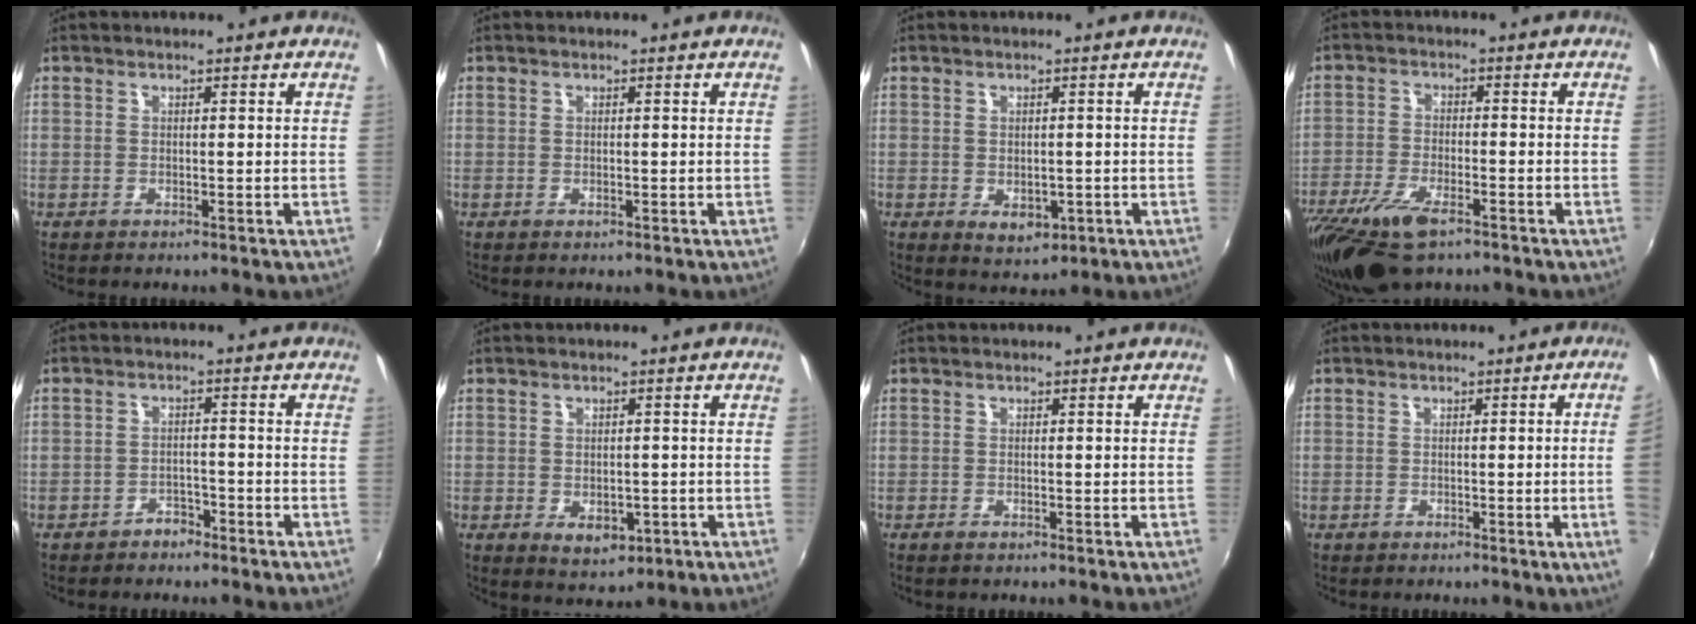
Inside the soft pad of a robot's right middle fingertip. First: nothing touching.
{"total": 0.0}
{"total": 4.3, "force": [-1.0, 2.9, 2.9], "torque": [-0.047, -0.009, -0.009]}
{"total": 12.5, "force": [-8.2, 4.7, 8.2], "torque": [-0.187, -0.034, -0.156]}
{"total": 2.8, "force": [-2.4, 1.4, 0.5], "torque": [-0.013, 0.009, -0.033]}
{"total": 5.0, "force": [-1.5, 3.3, 3.4], "torque": [-0.056, -0.011, -0.016]}
{"total": 0.8, "force": [-0.6, 0.2, 0.5], "torque": [-0.009, -0.004, -0.013]}
{"total": 4.6, "force": [0.0, -1.6, 4.3], "torque": [-0.063, -0.010, 0.004]}